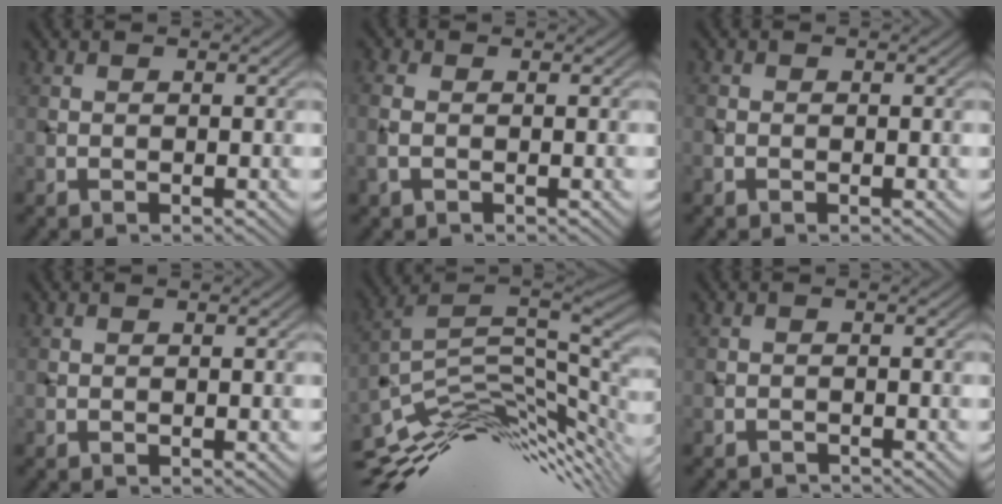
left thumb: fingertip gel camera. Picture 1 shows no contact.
{"total": 2.2, "force": [-0.5, 1.2, 1.8], "torque": [-0.054, 0.000, -0.017]}
{"total": 0.7, "force": [-0.4, 0.5, 0.3], "torque": [-0.007, -0.002, -0.009]}
{"total": 0.0}
{"total": 13.2, "force": [-5.0, 4.2, 11.5], "torque": [-0.217, -0.003, -0.088]}
{"total": 1.3, "force": [-1.3, 0.2, 0.0], "torque": [0.003, -0.002, -0.026]}